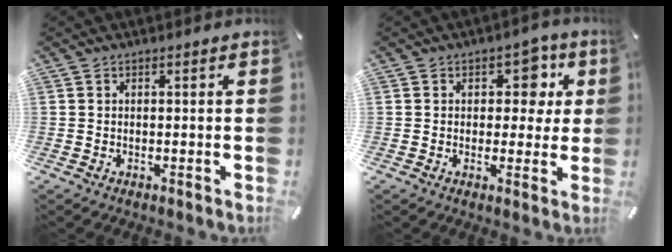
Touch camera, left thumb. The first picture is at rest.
{"total": 7.1, "force": [2.0, 5.5, 3.9], "torque": [-0.026, -0.008, 0.026]}